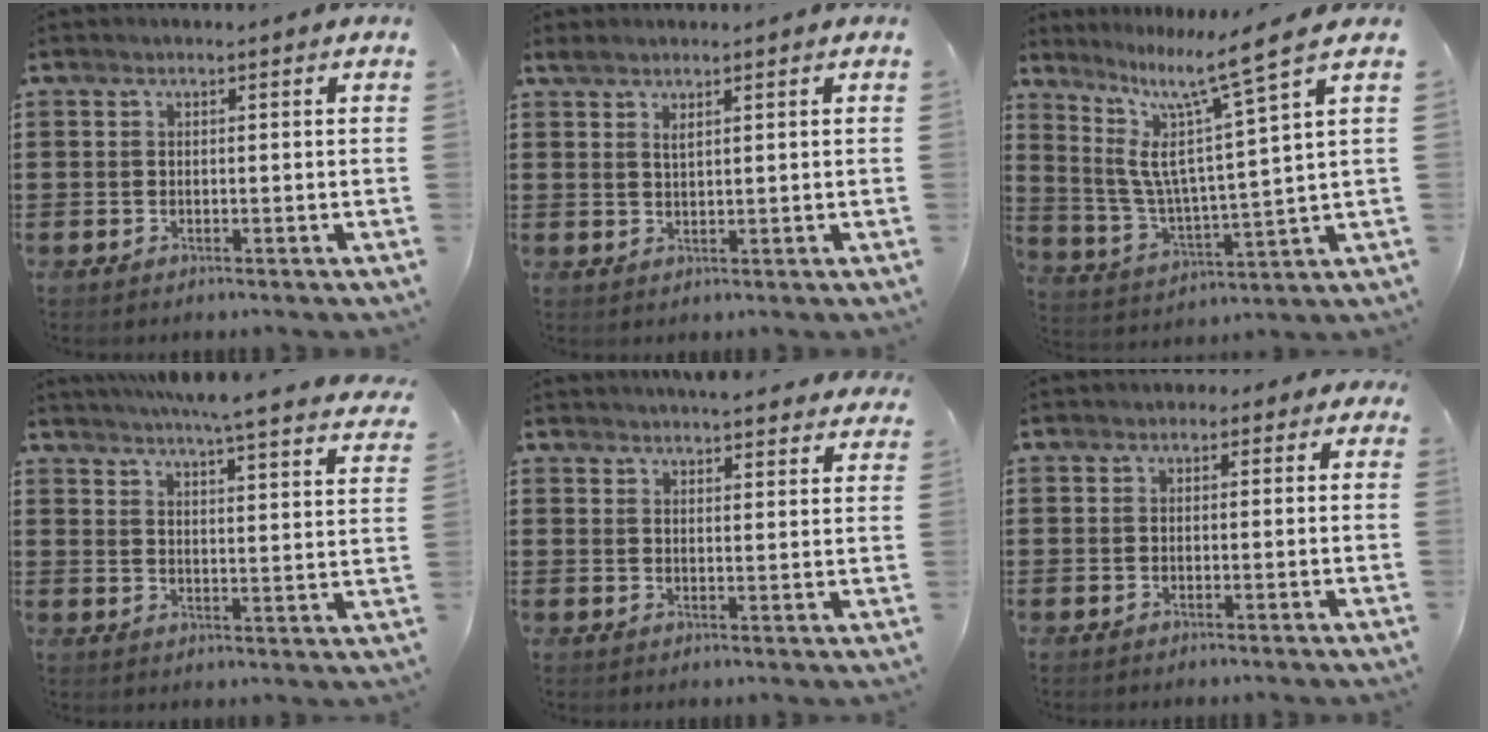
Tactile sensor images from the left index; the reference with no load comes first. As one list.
[{"total": 1.8, "force": [1.3, 0.4, 1.2], "torque": [-0.028, 0.003, 0.024]}, {"total": 11.1, "force": [7.4, 0.6, 8.2], "torque": [-0.188, -0.047, 0.113]}, {"total": 5.3, "force": [4.9, -0.7, 2.1], "torque": [-0.063, -0.034, 0.080]}, {"total": 4.2, "force": [4.2, 0.0, 0.7], "torque": [-0.016, -0.016, 0.076]}, {"total": 1.3, "force": [0.1, 1.1, 0.7], "torque": [-0.017, 0.008, -0.001]}]